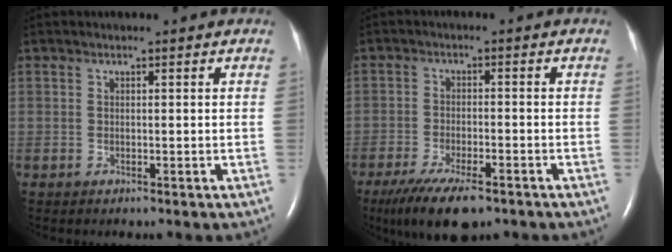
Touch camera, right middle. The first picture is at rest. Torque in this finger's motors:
{"motor_torque": [0.88, -0.76, 0.18, 0.06]}